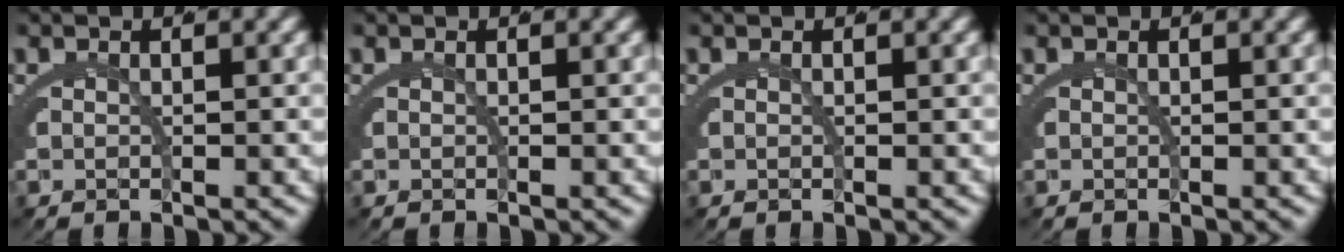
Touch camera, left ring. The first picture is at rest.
{"total": 0.0}
{"total": 0.0}
{"total": 0.0}